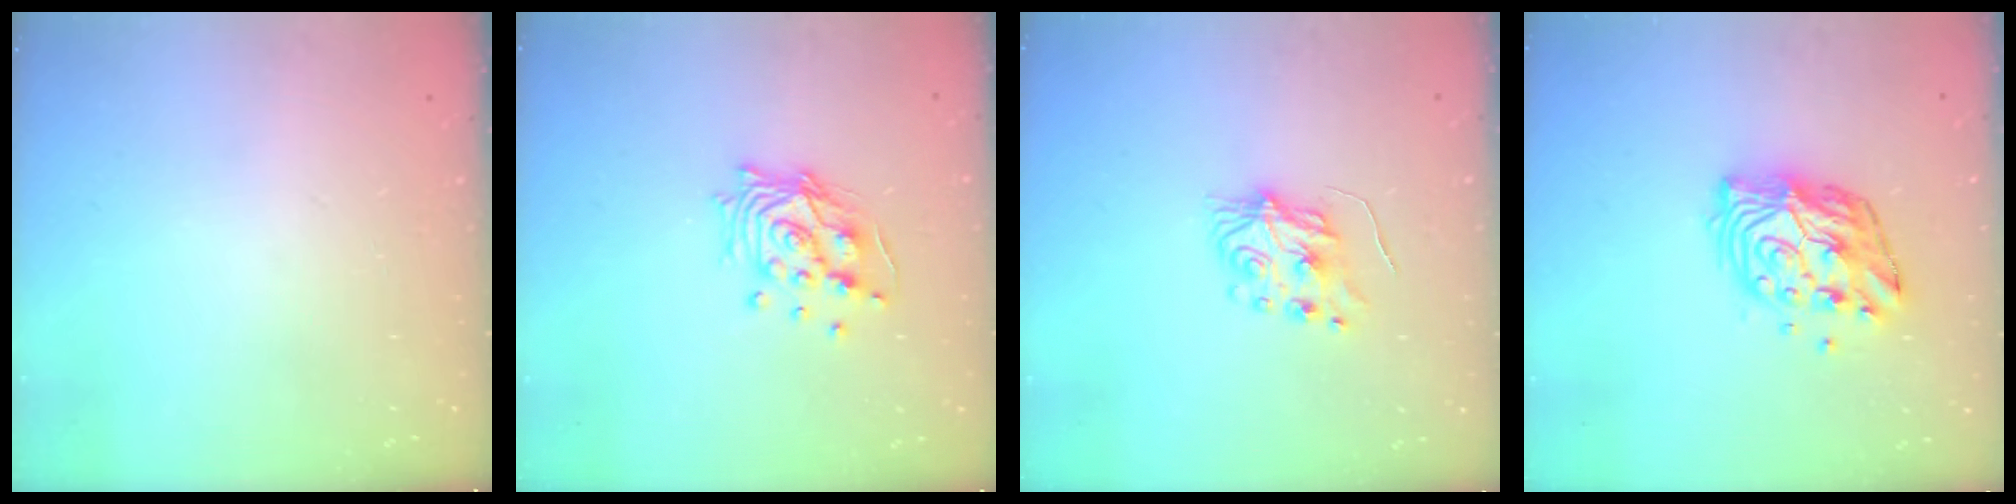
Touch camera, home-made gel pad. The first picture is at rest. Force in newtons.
{"total": 12.8, "press": 12.8, "slide": 1.3}
{"total": 6.4, "press": 6.4, "slide": 0.5}
{"total": 11.7, "press": 11.7, "slide": 1.1}